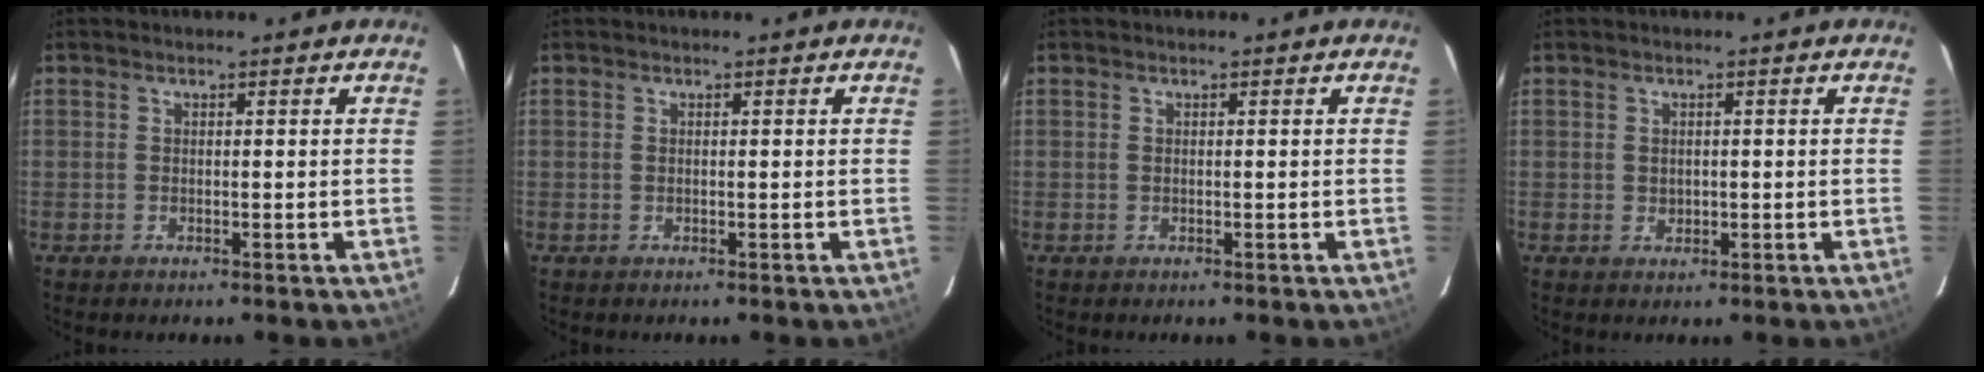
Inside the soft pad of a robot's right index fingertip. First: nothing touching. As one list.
[{"total": 0.0}, {"total": 0.0}, {"total": 1.2, "force": [0.1, 1.1, 0.6], "torque": [-0.007, 0.002, 0.005]}]